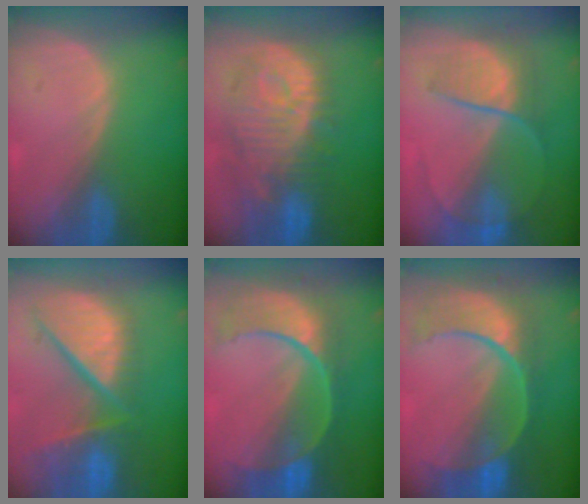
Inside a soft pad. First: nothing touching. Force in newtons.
{"total": 12.1, "press": 10.9, "slide": 5.2}
{"total": 6.7, "press": 6.5, "slide": 1.7}
{"total": 12.7, "press": 10.5, "slide": 7.1}
{"total": 11.2, "press": 9.4, "slide": 6.1}
{"total": 11.2, "press": 9.4, "slide": 6.1}